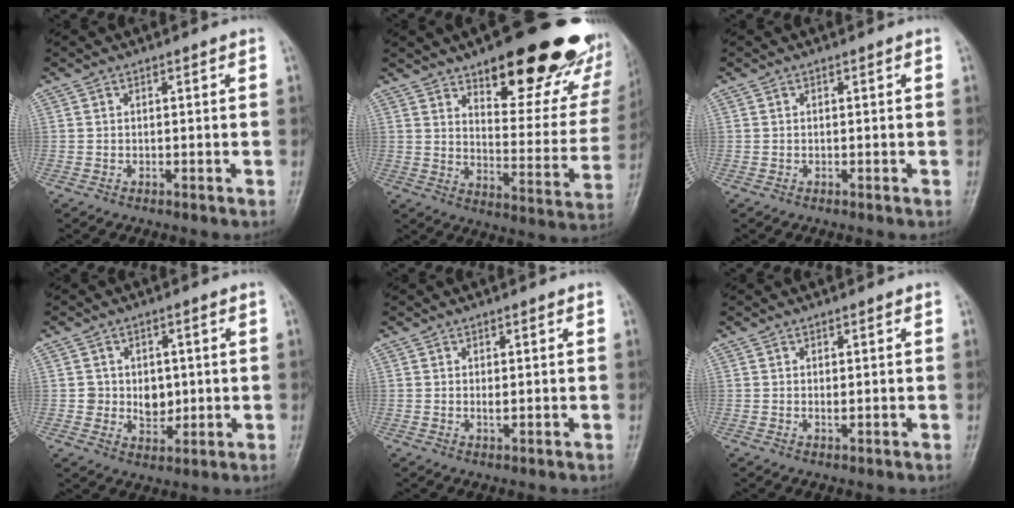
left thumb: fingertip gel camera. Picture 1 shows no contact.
{"total": 27.4, "force": [17.9, 10.1, 18.1], "torque": [-0.191, -0.088, 0.244]}
{"total": 0.0}
{"total": 5.6, "force": [0.3, 4.6, 3.2], "torque": [-0.018, -0.003, 0.012]}
{"total": 1.3, "force": [0.4, 0.6, 1.1], "torque": [-0.017, -0.004, 0.009]}
{"total": 1.1, "force": [0.4, 0.5, 0.9], "torque": [-0.015, -0.003, 0.009]}